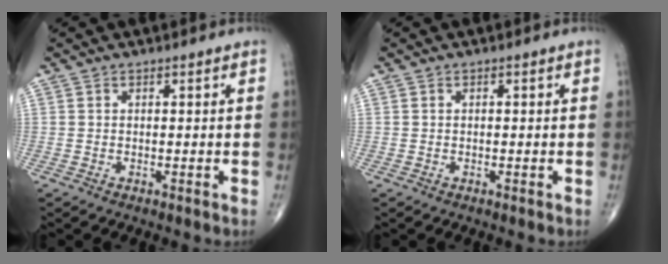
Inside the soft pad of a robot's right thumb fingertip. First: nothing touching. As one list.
[{"total": 0.0}]